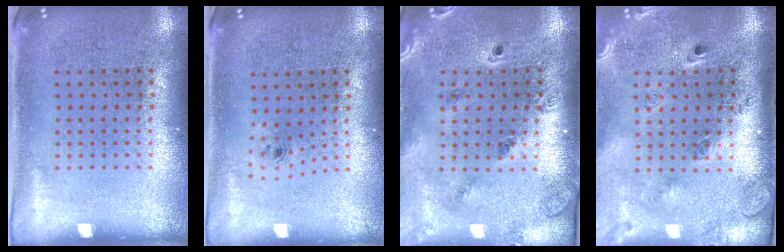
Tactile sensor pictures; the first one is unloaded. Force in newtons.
{"total": 0.7, "press": 0.3, "slide": 0.7}
{"total": 1.4, "press": 1.4, "slide": 0.2}
{"total": 2.8, "press": 1.9, "slide": 2.0}